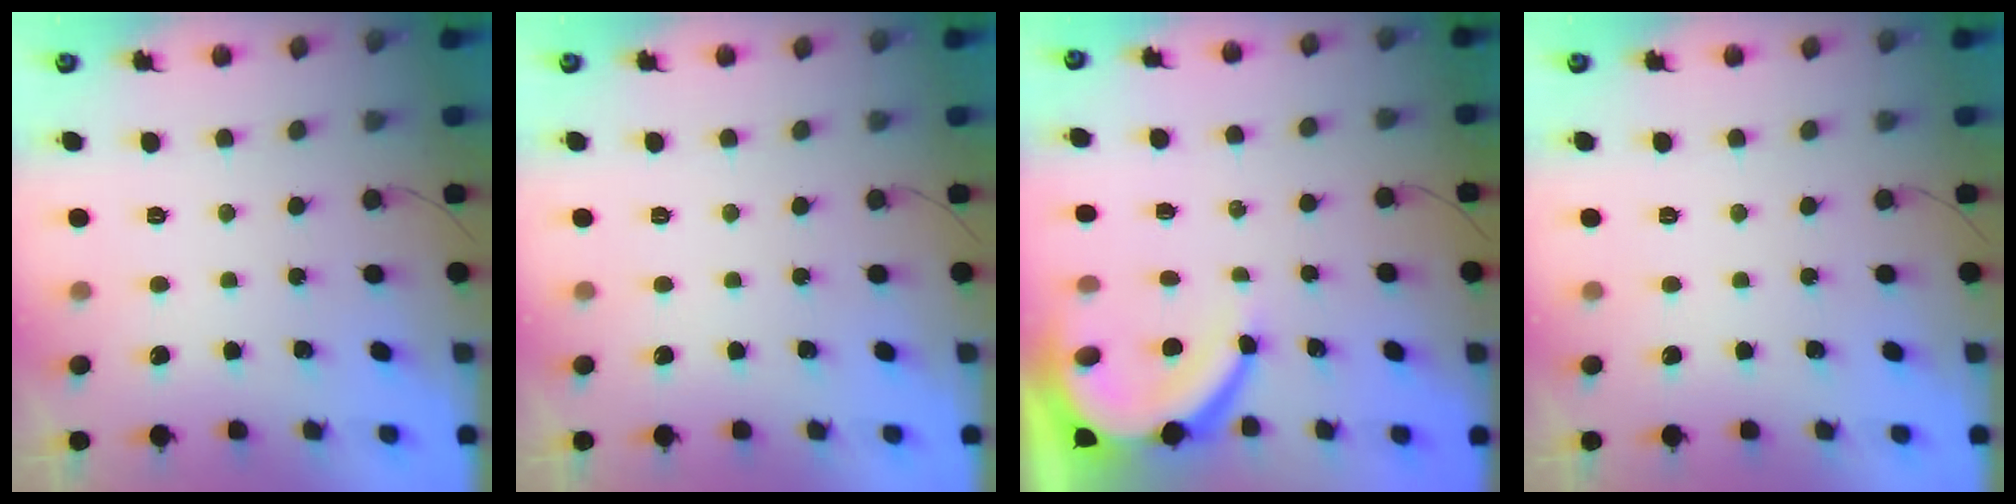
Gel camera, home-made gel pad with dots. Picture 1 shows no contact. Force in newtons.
{"total": 0.0}
{"total": 9.1, "press": 9.0, "slide": 0.8}
{"total": 0.0}